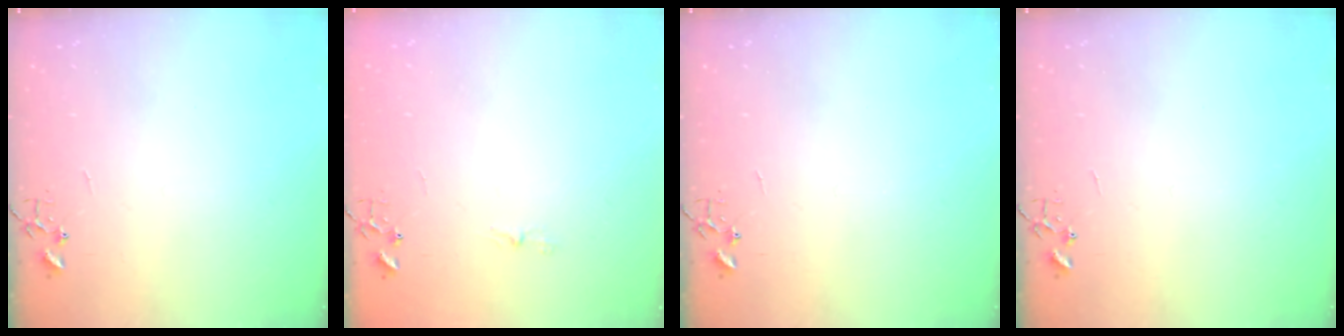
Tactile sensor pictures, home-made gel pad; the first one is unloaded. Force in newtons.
{"total": 3.5, "press": 3.5, "slide": 0.3}
{"total": 0.0}
{"total": 0.0}